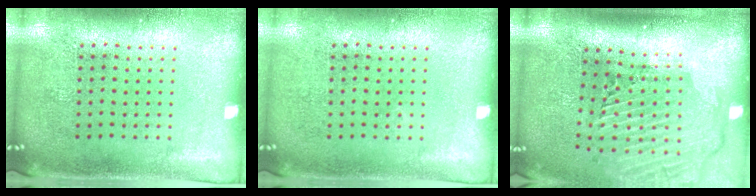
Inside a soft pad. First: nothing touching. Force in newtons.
{"total": 0.0}
{"total": 3.0, "press": 2.2, "slide": 2.0}